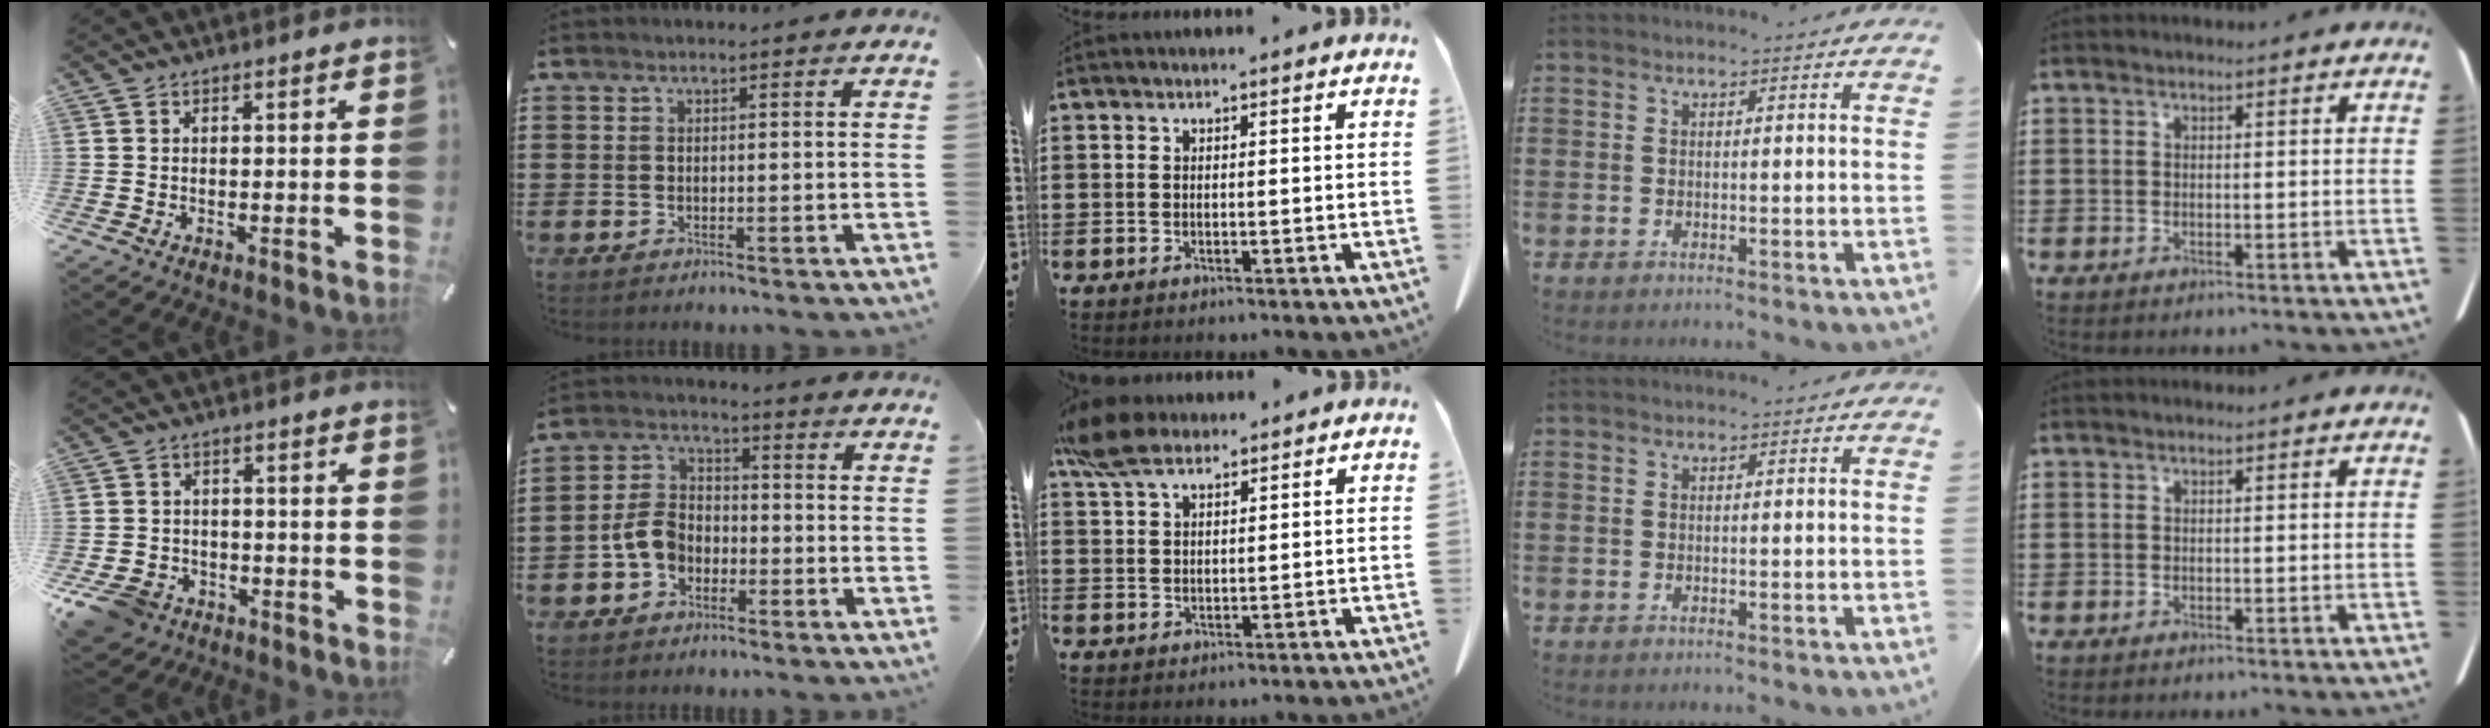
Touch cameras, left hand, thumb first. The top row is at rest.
{"thumb": {"total": 7.8, "force": [-4.7, 5.5, 2.9], "torque": [-0.074, 0.026, -0.091]}, "index": {"total": 6.1, "force": [-2.4, 4.4, 3.4], "torque": [-0.091, 0.008, -0.053]}, "middle": {"total": 6.4, "force": [4.8, 2.7, 3.4], "torque": [-0.081, 0.001, 0.091]}}